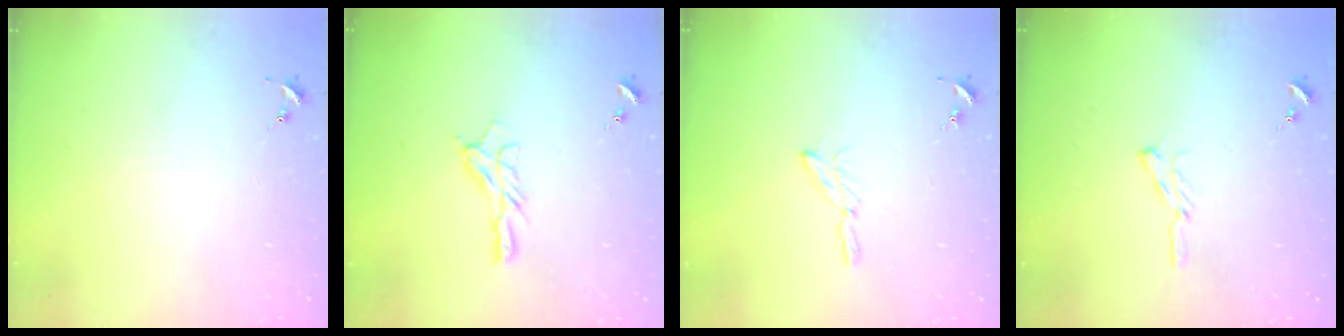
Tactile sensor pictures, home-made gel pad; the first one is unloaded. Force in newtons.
{"total": 9.5, "press": 9.5, "slide": 0.4}
{"total": 5.3, "press": 5.2, "slide": 0.6}
{"total": 5.8, "press": 5.8, "slide": 0.6}